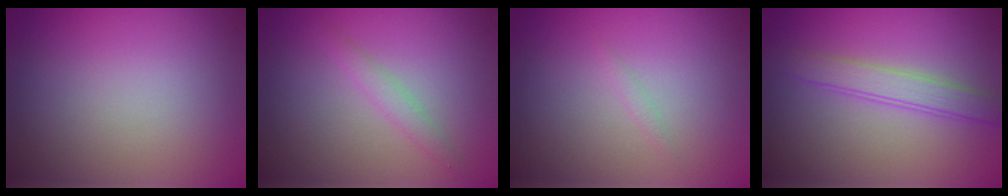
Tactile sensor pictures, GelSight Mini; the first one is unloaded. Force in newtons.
{"total": 1.4, "press": 1.4, "slide": 0.0}
{"total": 0.5, "press": 0.5, "slide": 0.0}
{"total": 2.5, "press": 2.5, "slide": 0.0}